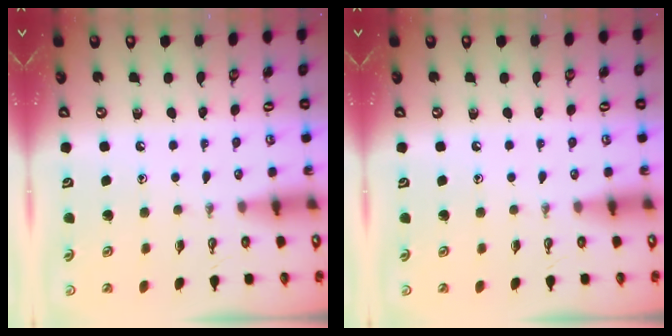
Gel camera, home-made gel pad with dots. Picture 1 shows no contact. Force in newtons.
{"total": 0.0}